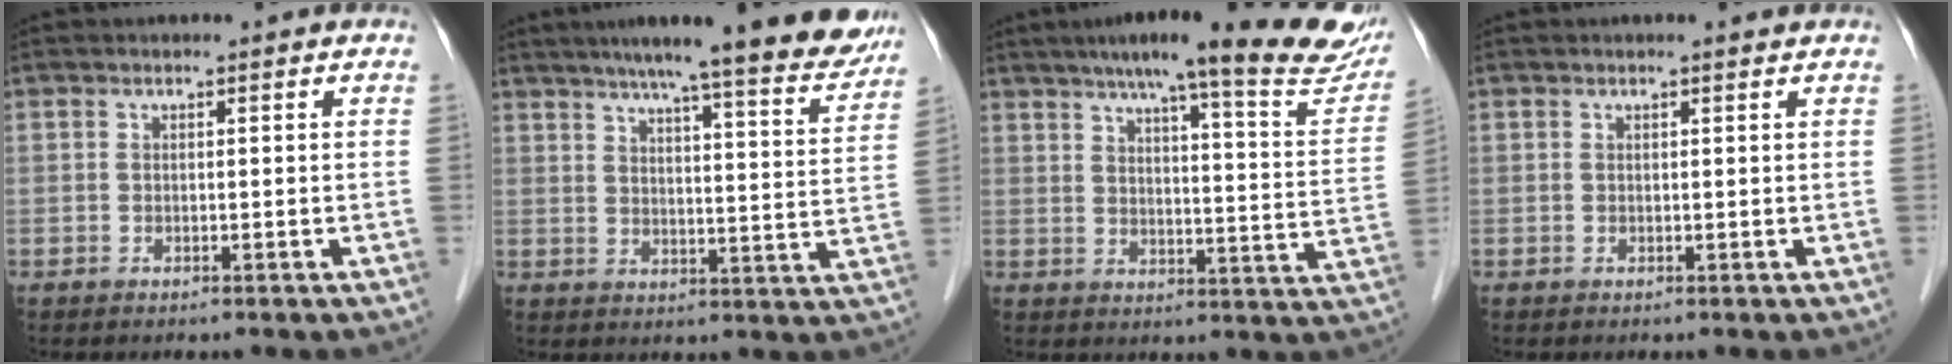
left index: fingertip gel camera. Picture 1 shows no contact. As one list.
[{"total": 19.1, "force": [16.6, 1.4, 9.2], "torque": [-0.122, -0.018, 0.207]}, {"total": 23.9, "force": [19.9, 1.7, 13.1], "torque": [-0.179, -0.030, 0.241]}, {"total": 0.7, "force": [0.6, -0.1, 0.4], "torque": [-0.013, 0.002, 0.013]}]